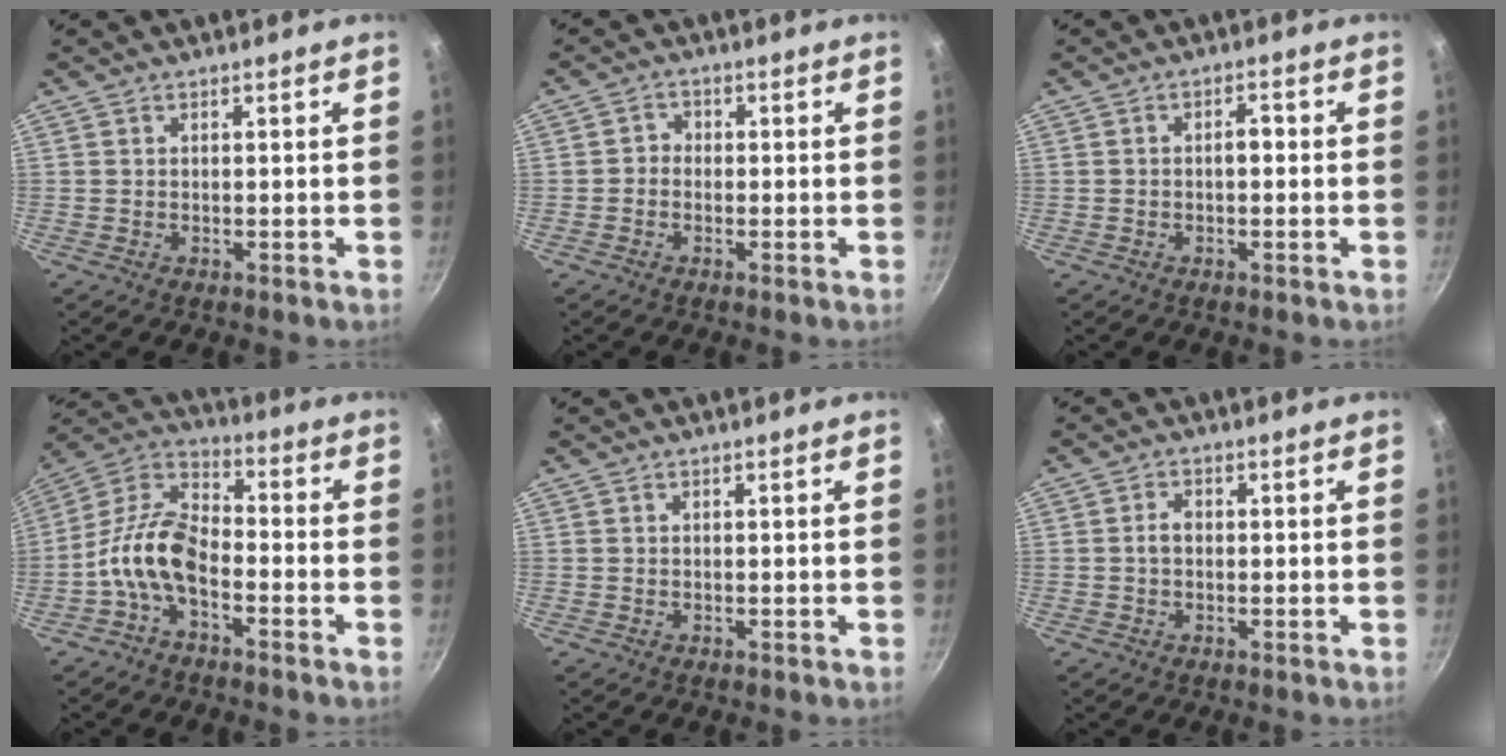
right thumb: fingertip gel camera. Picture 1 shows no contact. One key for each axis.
{"total": 2.1, "fx": -0.7, "fy": 1.8, "fz": 0.7, "tx": 0.000, "ty": 0.012, "tz": -0.021}
{"total": 1.6, "fx": -0.3, "fy": 1.0, "fz": 1.3, "tx": -0.017, "ty": 0.010, "tz": -0.006}
{"total": 11.3, "fx": -4.4, "fy": 6.0, "fz": 8.5, "tx": -0.159, "ty": 0.057, "tz": -0.105}
{"total": 0.0}
{"total": 2.2, "fx": -0.1, "fy": 1.6, "fz": 1.5, "tx": -0.021, "ty": 0.010, "tz": -0.003}